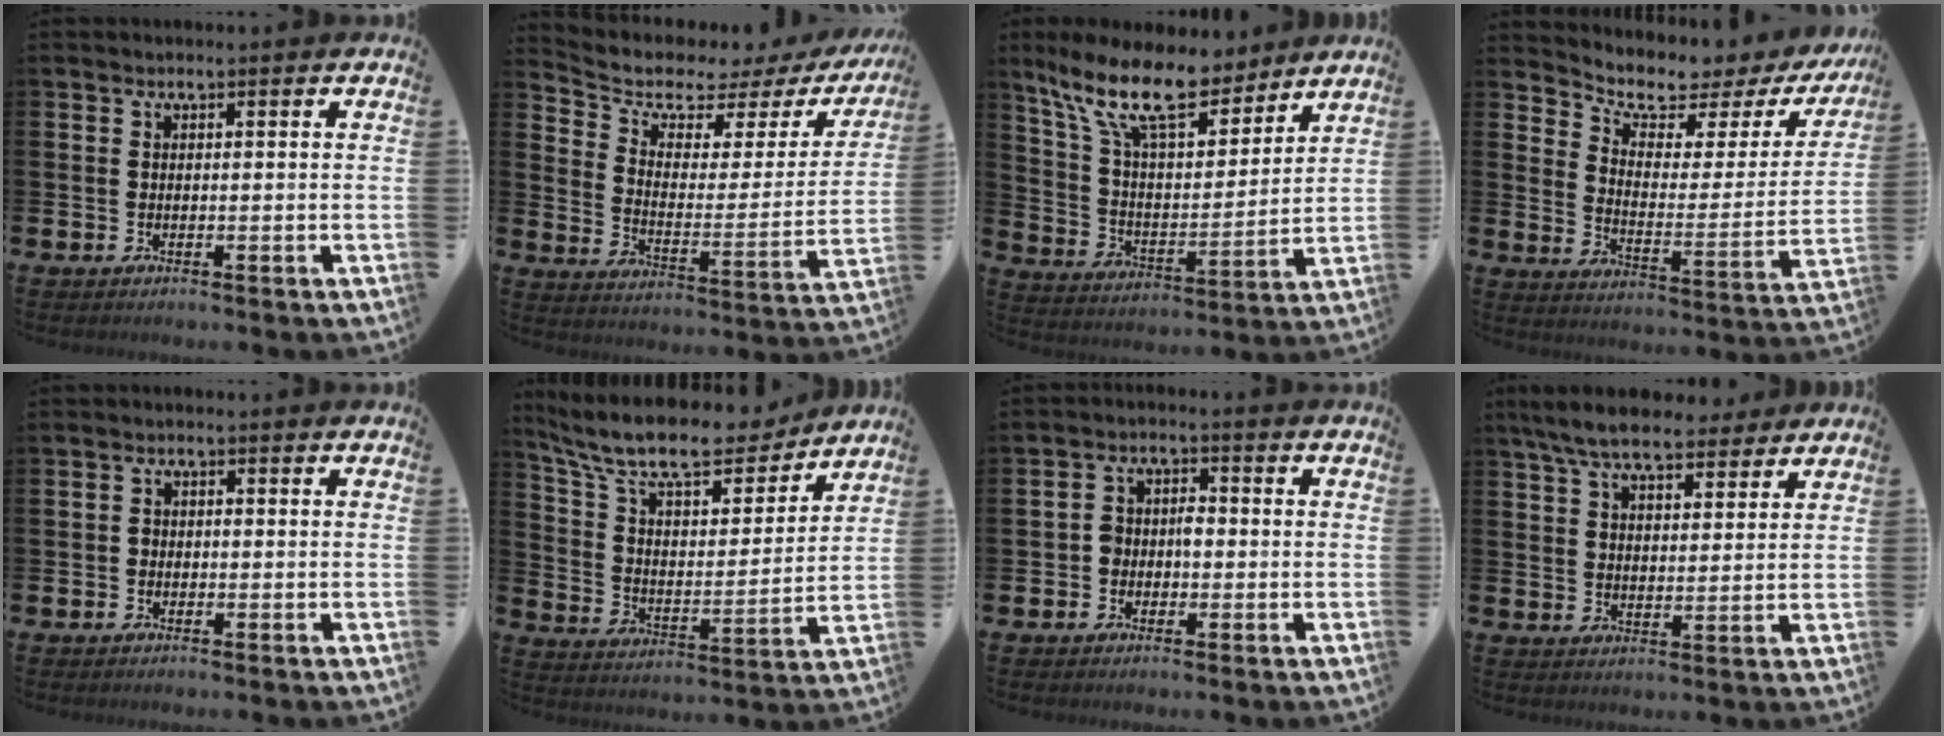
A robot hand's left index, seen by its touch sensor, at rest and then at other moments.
{"total": 5.2, "force": [4.3, 2.3, 1.9], "torque": [-0.072, -0.034, 0.064]}
{"total": 13.7, "force": [10.7, 4.8, 7.0], "torque": [-0.166, -0.053, 0.192]}
{"total": 5.6, "force": [4.9, 2.1, 1.7], "torque": [-0.071, -0.036, 0.077]}
{"total": 1.1, "force": [-0.6, 0.8, 0.3], "torque": [-0.005, 0.002, -0.014]}
{"total": 12.0, "force": [10.6, 3.1, 4.7], "torque": [-0.133, -0.064, 0.185]}
{"total": 2.6, "force": [-0.9, 2.0, 1.5], "torque": [-0.030, 0.009, -0.021]}
{"total": 7.8, "force": [7.1, 2.0, 2.7], "torque": [-0.073, -0.020, 0.130]}